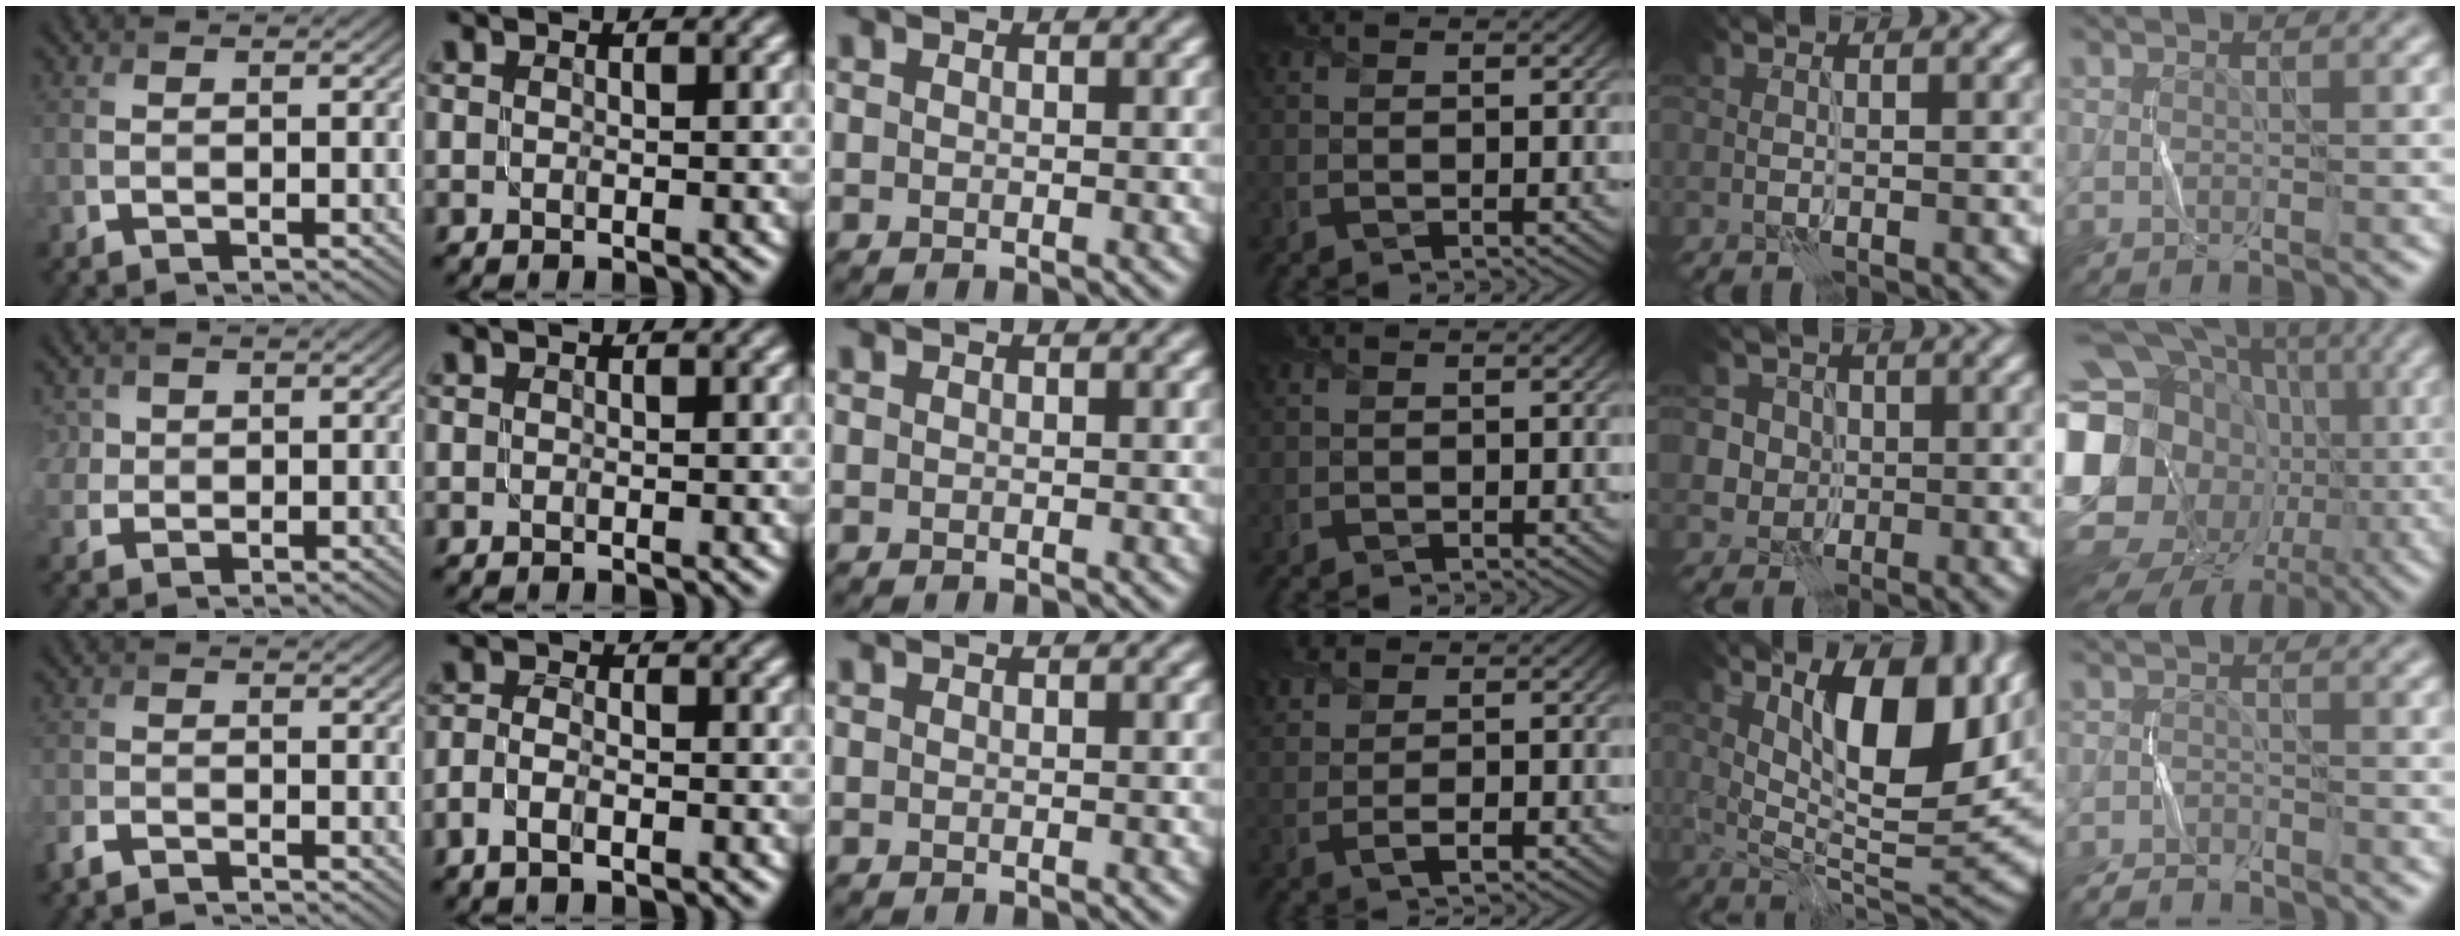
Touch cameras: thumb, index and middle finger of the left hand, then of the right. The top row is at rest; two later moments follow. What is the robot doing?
{"motion": "fold", "object": "shorts"}